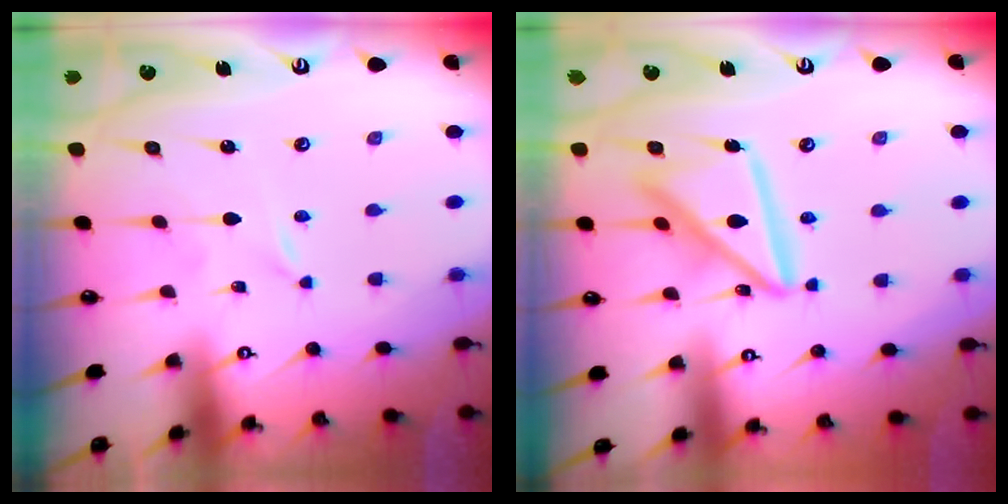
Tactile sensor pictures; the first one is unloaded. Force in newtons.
{"total": 13.9, "press": 13.9, "slide": 1.5}